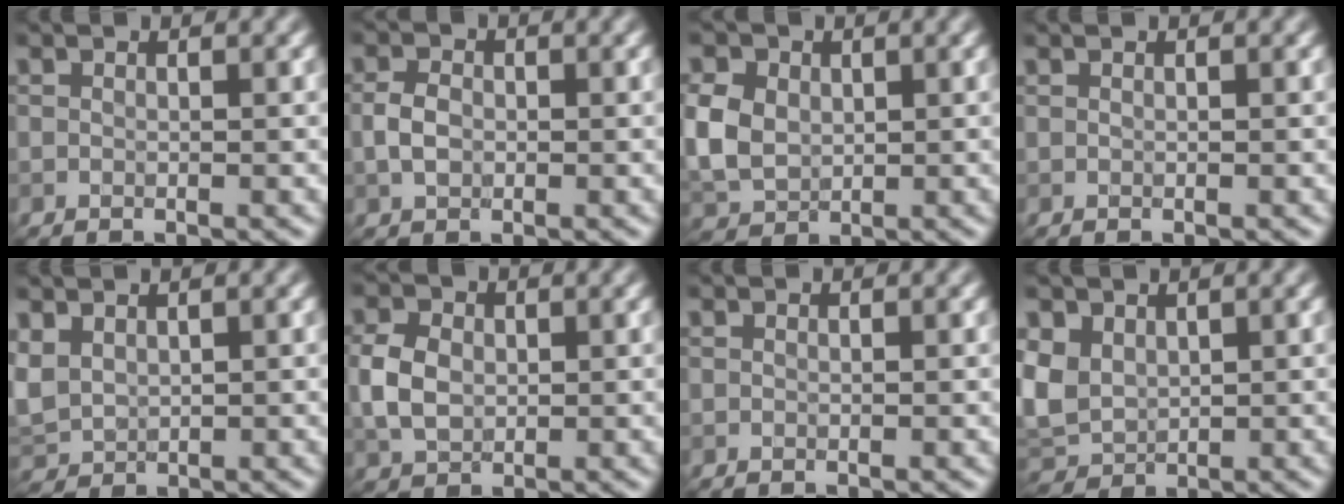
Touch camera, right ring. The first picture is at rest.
{"total": 2.1, "force": [-0.4, 1.6, 1.4], "torque": [-0.029, 0.006, -0.011]}
{"total": 5.6, "force": [0.7, 4.6, 3.2], "torque": [-0.093, 0.013, 0.015]}
{"total": 0.0}
{"total": 2.8, "force": [1.2, 2.1, 1.5], "torque": [-0.046, 0.004, 0.031]}
{"total": 3.9, "force": [0.0, 3.0, 2.4], "torque": [-0.057, 0.009, -0.001]}
{"total": 0.0}
{"total": 4.9, "force": [1.2, 3.9, 2.8], "torque": [-0.084, 0.008, 0.022]}